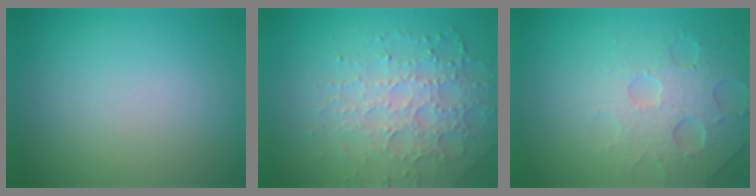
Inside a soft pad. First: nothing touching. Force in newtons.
{"total": 4.9, "press": 4.2, "slide": 2.4}
{"total": 4.1, "press": 4.0, "slide": 0.9}